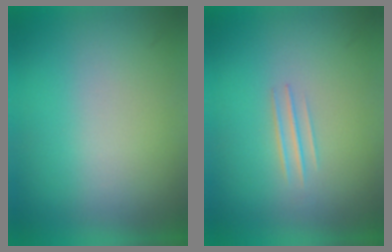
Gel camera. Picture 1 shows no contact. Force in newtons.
{"total": 1.0}